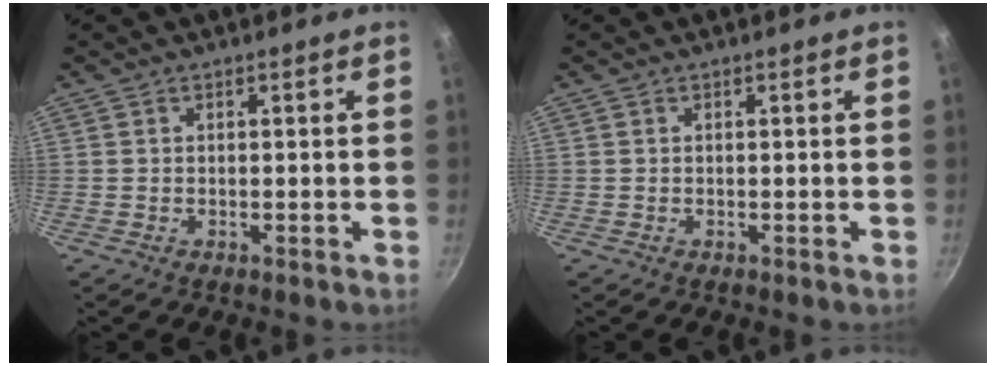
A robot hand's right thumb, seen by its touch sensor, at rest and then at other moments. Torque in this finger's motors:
{"motor_torque": [-0.02, -0.02, 0.02, 0.00, 0.00]}